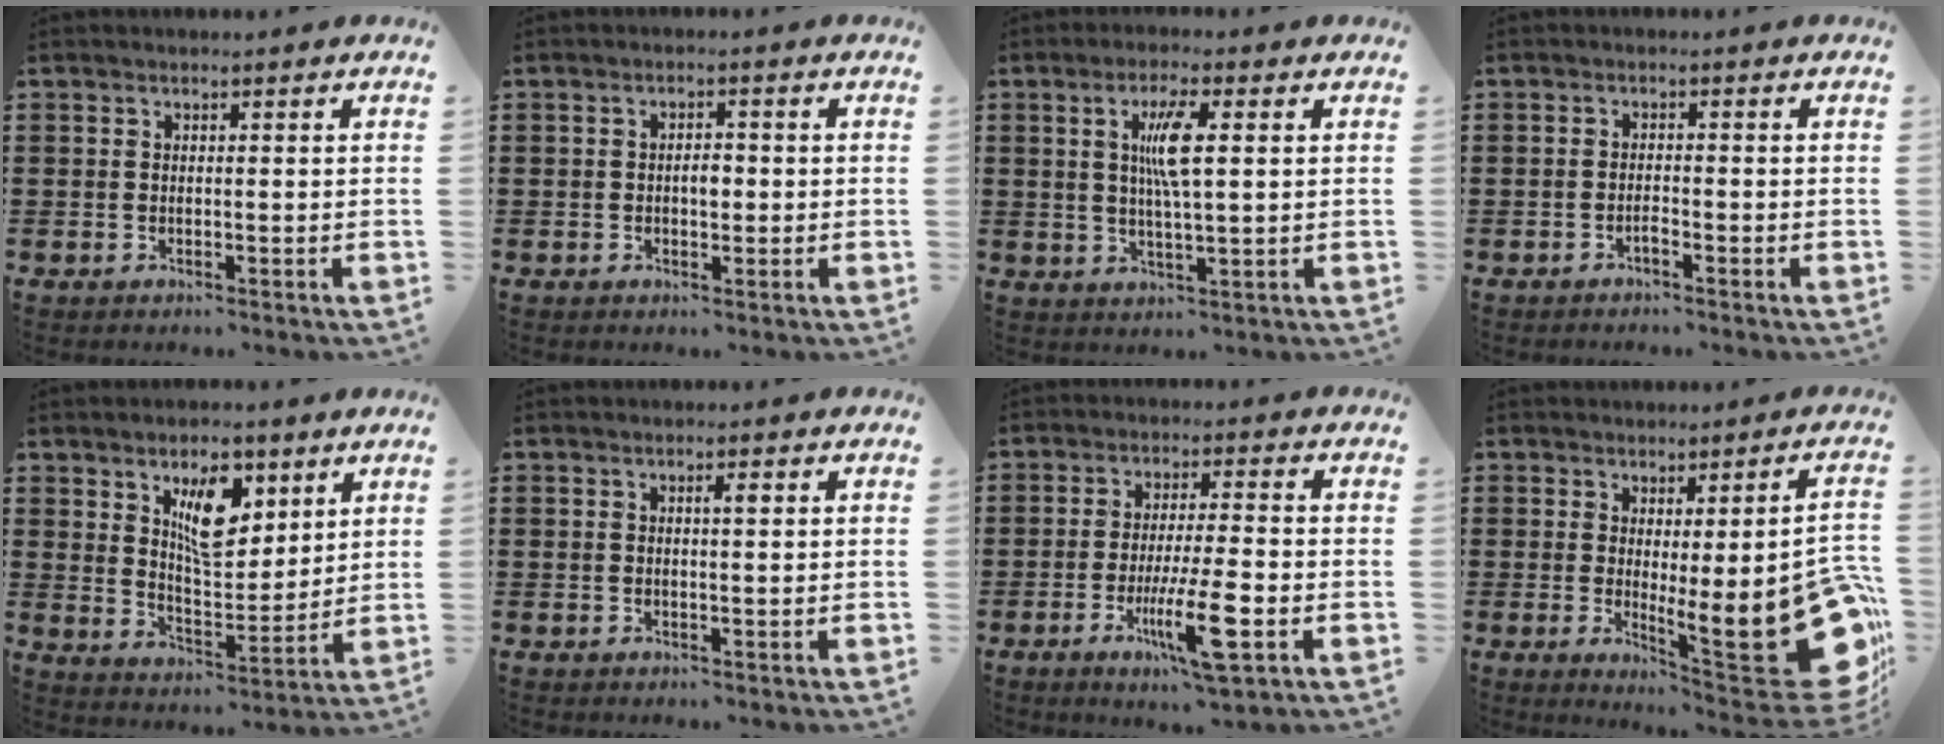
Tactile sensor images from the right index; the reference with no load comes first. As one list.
[{"total": 2.3, "force": [-0.2, 1.1, 2.0], "torque": [-0.037, 0.004, -0.004]}, {"total": 5.9, "force": [1.4, 1.1, 5.7], "torque": [-0.113, 0.005, 0.020]}, {"total": 1.0, "force": [-0.9, 0.1, 0.6], "torque": [-0.012, -0.003, -0.015]}, {"total": 9.6, "force": [4.9, 4.6, 6.8], "torque": [-0.110, -0.008, 0.082]}, {"total": 1.3, "force": [0.4, 0.2, 1.2], "torque": [-0.023, 0.004, 0.006]}, {"total": 10.6, "force": [-3.7, 1.6, 9.8], "torque": [-0.188, -0.014, -0.067]}, {"total": 16.0, "force": [-2.7, 3.7, 15.4], "torque": [-0.222, -0.024, -0.024]}]